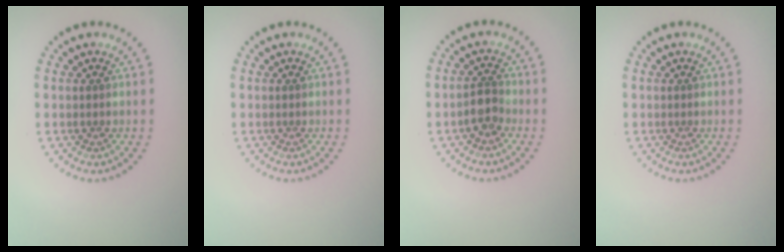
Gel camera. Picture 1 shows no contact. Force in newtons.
{"total": 0.0}
{"total": 2.1, "press": 1.7, "slide": 1.1}
{"total": 0.0}